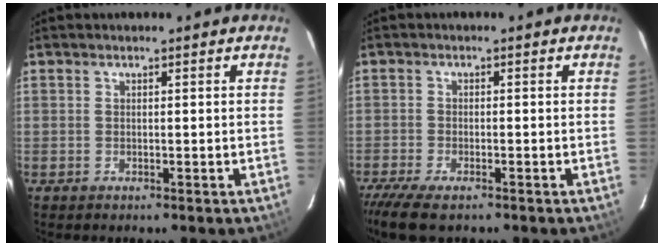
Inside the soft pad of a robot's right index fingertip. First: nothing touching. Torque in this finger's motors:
{"motor_torque": [0.87, -0.66, 0.36, 0.09]}